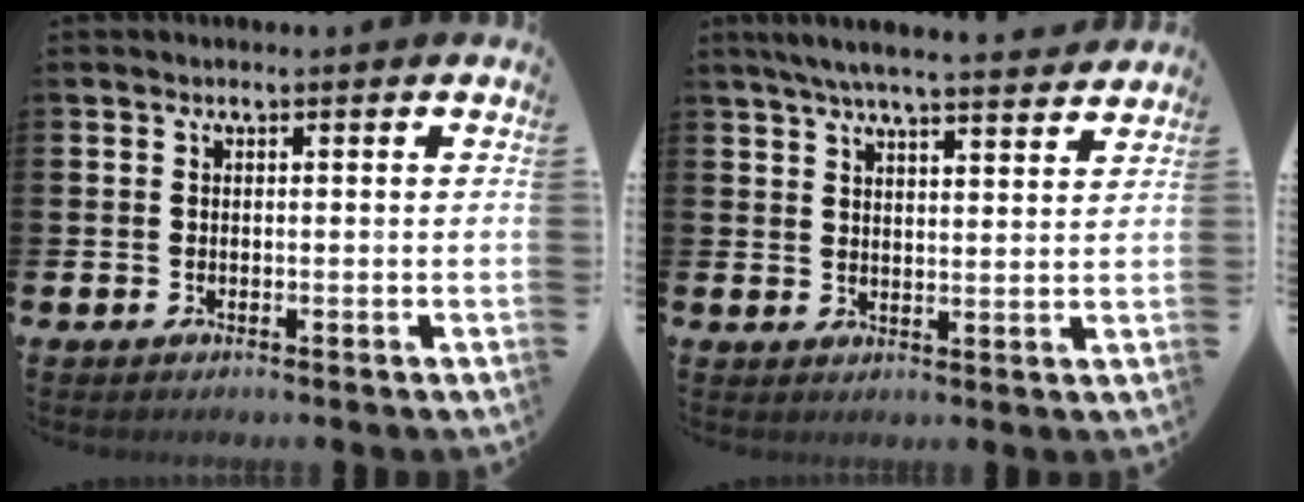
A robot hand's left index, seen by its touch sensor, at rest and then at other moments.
{"total": 6.0, "force": [5.7, 0.2, 1.8], "torque": [-0.046, -0.028, 0.101]}